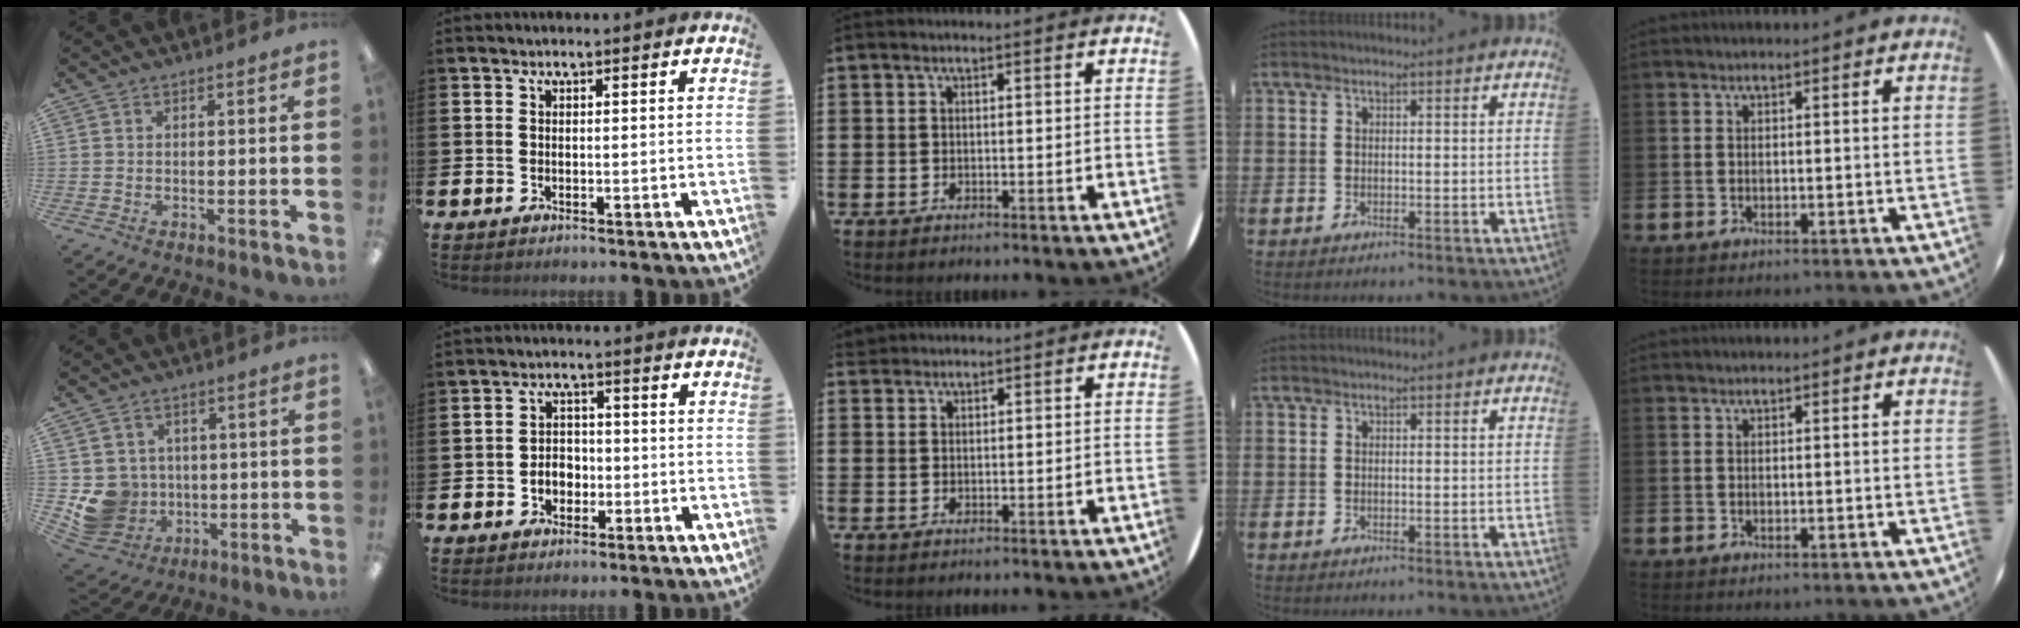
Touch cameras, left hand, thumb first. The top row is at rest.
{"thumb": {"total": 9.0, "force": [-1.0, 8.8, 1.8], "torque": [-0.063, 0.002, -0.005]}, "index": {"total": 3.1, "force": [-1.1, 2.5, 1.4], "torque": [-0.022, 0.003, -0.027]}, "middle": {"total": 1.1, "force": [1.1, 0.3, 0.0], "torque": [-0.002, 0.003, 0.022]}}